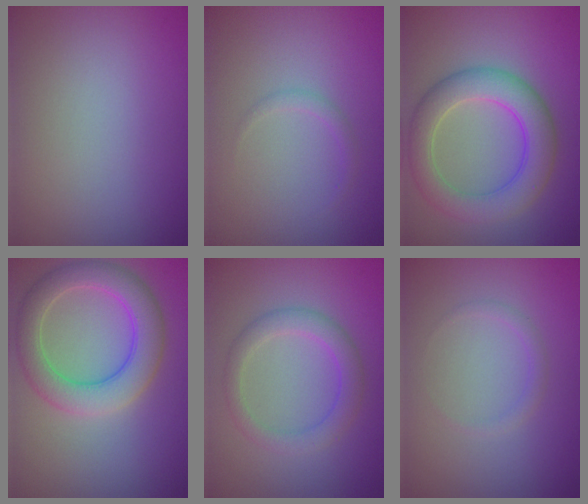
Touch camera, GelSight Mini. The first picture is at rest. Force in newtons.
{"total": 0.8, "press": 0.8, "slide": 0.1}
{"total": 5.7, "press": 5.7, "slide": 0.2}
{"total": 5.5, "press": 5.5, "slide": 0.3}
{"total": 1.9, "press": 1.9, "slide": 0.2}
{"total": 0.9, "press": 0.9, "slide": 0.0}